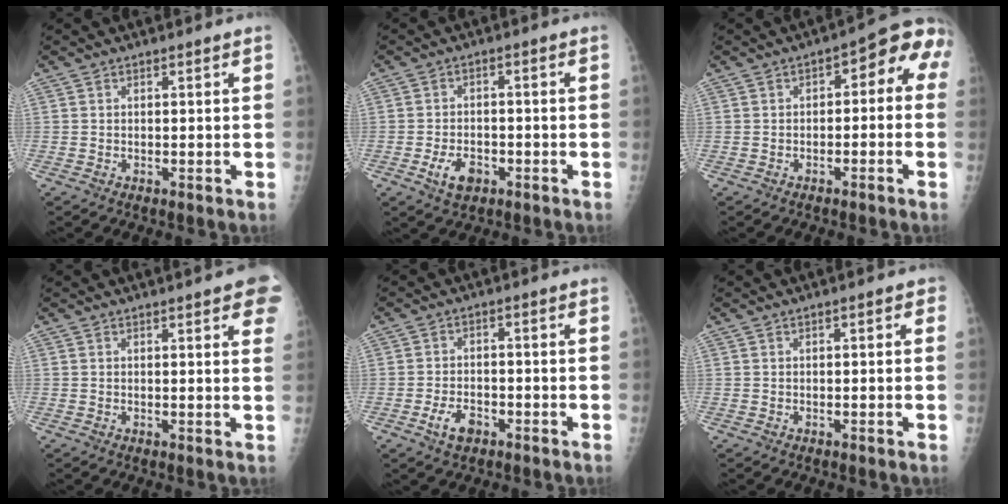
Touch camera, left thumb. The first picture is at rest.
{"total": 5.2, "force": [-2.4, 3.2, 3.3], "torque": [-0.053, 0.013, -0.038]}
{"total": 7.9, "force": [-0.7, 4.4, 6.5], "torque": [-0.049, 0.047, -0.020]}
{"total": 7.3, "force": [3.9, 1.7, 5.9], "torque": [-0.050, -0.002, 0.040]}
{"total": 4.6, "force": [-2.5, 2.6, 2.8], "torque": [-0.048, 0.016, -0.042]}
{"total": 1.6, "force": [0.5, 0.8, 1.3], "torque": [-0.012, 0.003, 0.002]}